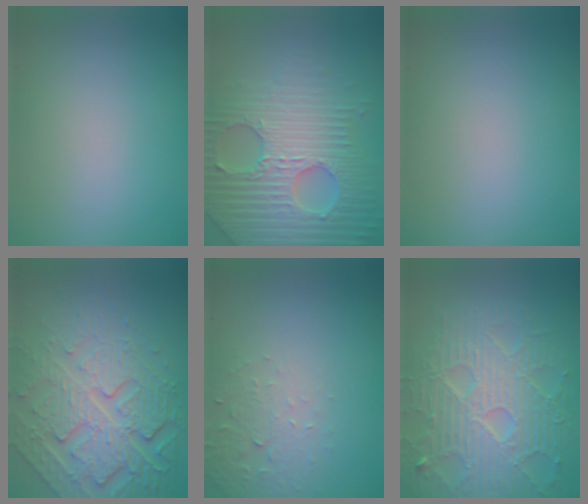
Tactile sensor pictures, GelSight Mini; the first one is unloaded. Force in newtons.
{"total": 7.3, "press": 7.1, "slide": 1.7}
{"total": 0.0}
{"total": 8.6, "press": 5.9, "slide": 6.3}
{"total": 2.2, "press": 2.2, "slide": 0.4}
{"total": 8.0, "press": 6.1, "slide": 5.1}